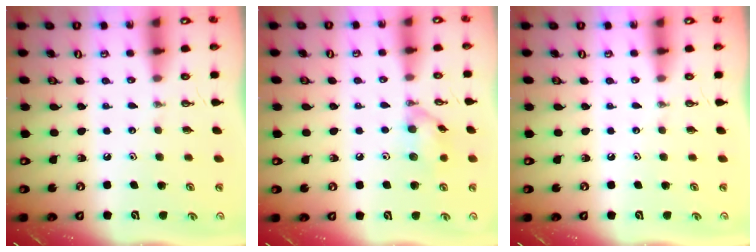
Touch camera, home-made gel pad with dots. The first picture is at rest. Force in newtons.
{"total": 9.9, "press": 9.9, "slide": 0.0}
{"total": 0.0}